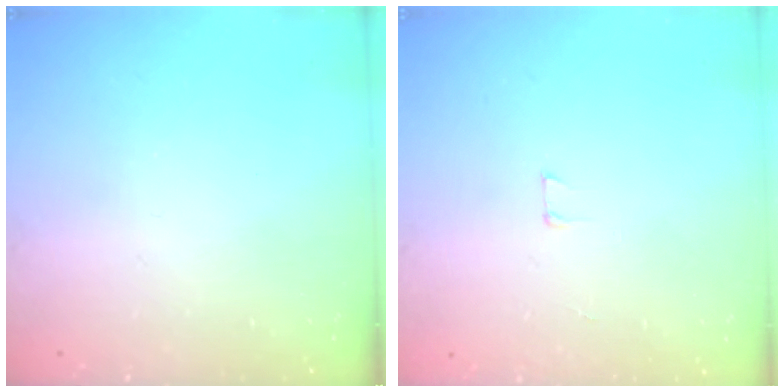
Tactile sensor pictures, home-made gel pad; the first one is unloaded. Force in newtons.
{"total": 3.0, "press": 3.0, "slide": 0.2}